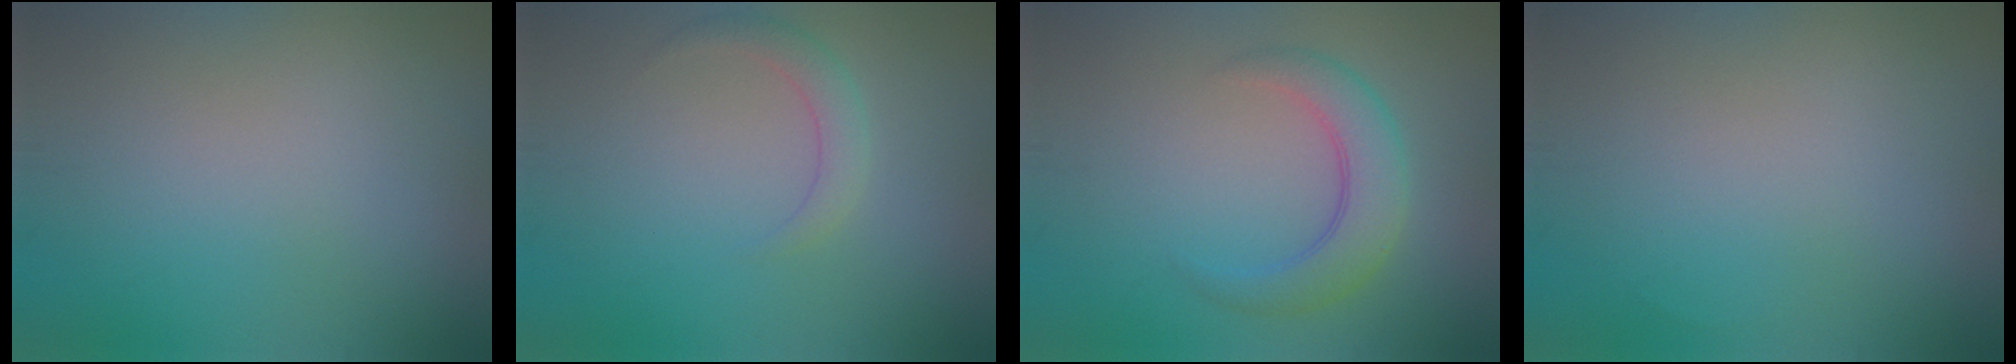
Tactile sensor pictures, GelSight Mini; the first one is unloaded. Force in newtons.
{"total": 1.7, "press": 1.7, "slide": 0.0}
{"total": 3.9, "press": 3.9, "slide": 0.2}
{"total": 0.0}